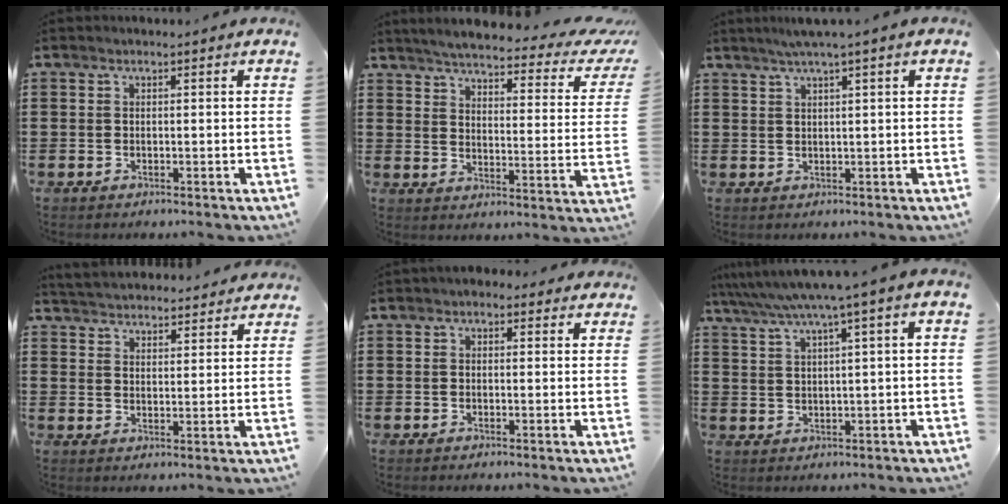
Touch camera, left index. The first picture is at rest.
{"total": 4.3, "force": [3.7, 0.0, 2.2], "torque": [-0.063, -0.029, 0.056]}
{"total": 2.2, "force": [1.3, -0.5, 1.7], "torque": [-0.032, -0.001, 0.023]}
{"total": 4.0, "force": [4.0, 0.2, -0.1], "torque": [-0.015, -0.018, 0.073]}
{"total": 1.6, "force": [1.0, 1.2, 0.6], "torque": [-0.016, 0.009, 0.017]}
{"total": 4.8, "force": [2.7, -0.5, 3.8], "torque": [-0.086, -0.015, 0.042]}